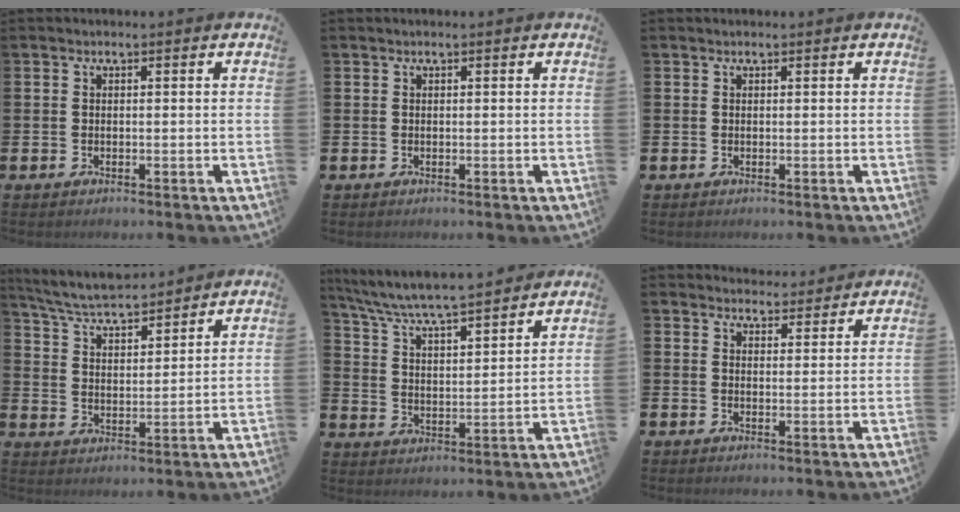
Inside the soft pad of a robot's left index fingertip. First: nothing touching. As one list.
[{"total": 0.0}, {"total": 0.0}, {"total": 6.0, "force": [5.8, 0.6, 1.6], "torque": [-0.059, -0.034, 0.102]}, {"total": 6.7, "force": [6.4, 0.2, 1.9], "torque": [-0.070, -0.052, 0.108]}, {"total": 3.4, "force": [3.2, 0.9, -0.1], "torque": [0.005, -0.019, 0.058]}]